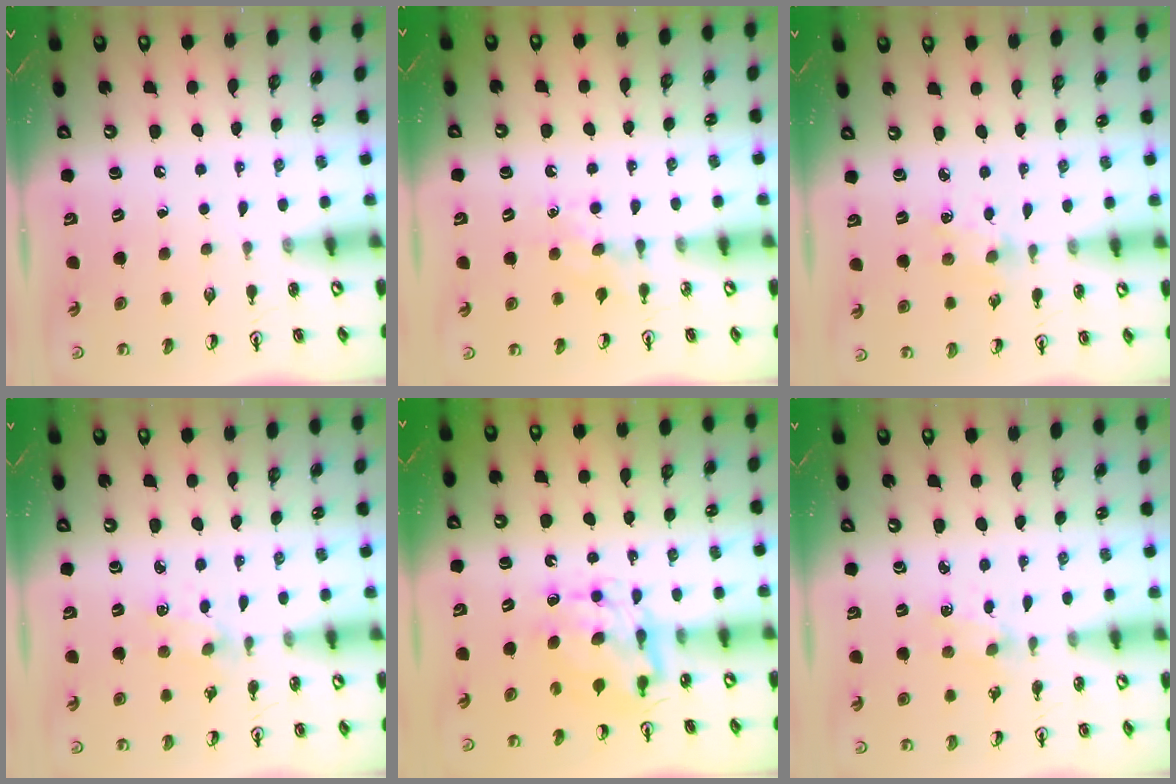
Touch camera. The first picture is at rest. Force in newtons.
{"total": 4.6, "press": 4.6, "slide": 0.6}
{"total": 4.9, "press": 4.9, "slide": 0.7}
{"total": 1.9, "press": 1.8, "slide": 0.2}
{"total": 8.2, "press": 8.2, "slide": 0.4}
{"total": 1.3, "press": 1.2, "slide": 0.4}